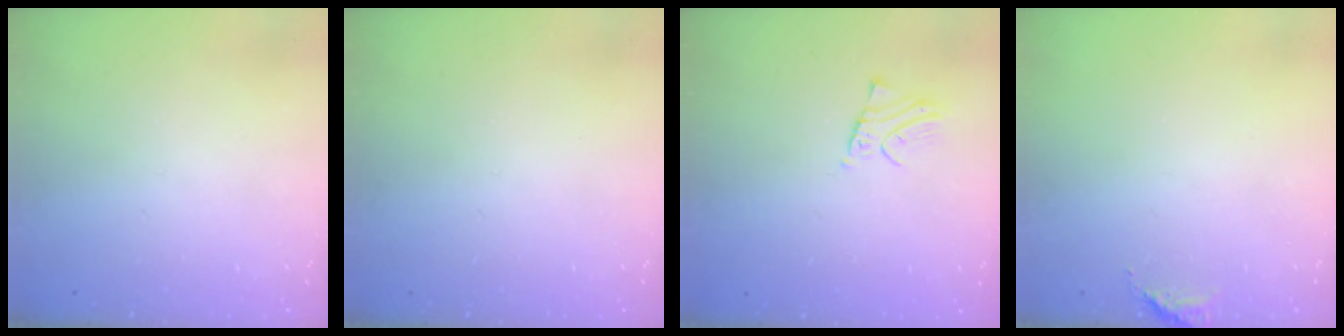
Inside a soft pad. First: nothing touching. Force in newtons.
{"total": 0.0}
{"total": 1.5, "press": 1.5, "slide": 0.0}
{"total": 6.8, "press": 6.7, "slide": 0.9}